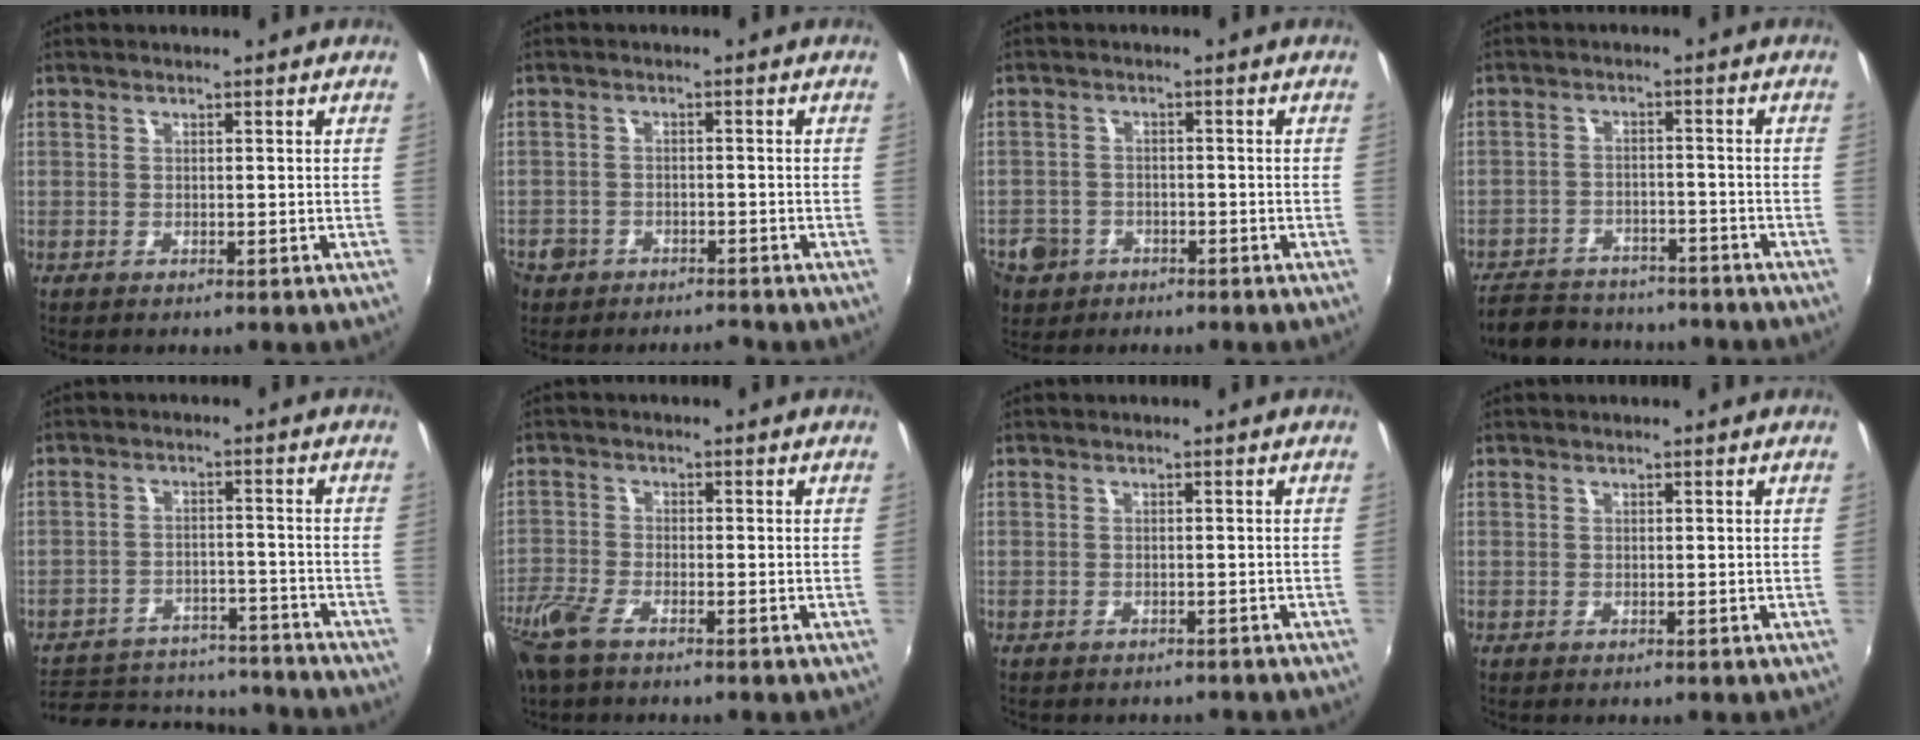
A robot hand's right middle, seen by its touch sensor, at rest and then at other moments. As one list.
[{"total": 4.7, "force": [-3.4, 3.1, 1.0], "torque": [-0.042, 0.000, -0.061]}, {"total": 7.6, "force": [-3.7, 6.3, 2.3], "torque": [-0.078, 0.006, -0.055]}, {"total": 14.9, "force": [-12.9, 5.4, 5.3], "torque": [-0.130, -0.003, -0.187]}, {"total": 19.4, "force": [-16.4, 7.8, 6.9], "torque": [-0.159, 0.016, -0.210]}, {"total": 7.0, "force": [-5.0, 2.3, 4.3], "torque": [-0.115, -0.019, -0.105]}, {"total": 2.9, "force": [-2.6, 1.0, 0.8], "torque": [-0.018, -0.012, -0.031]}, {"total": 0.0}]